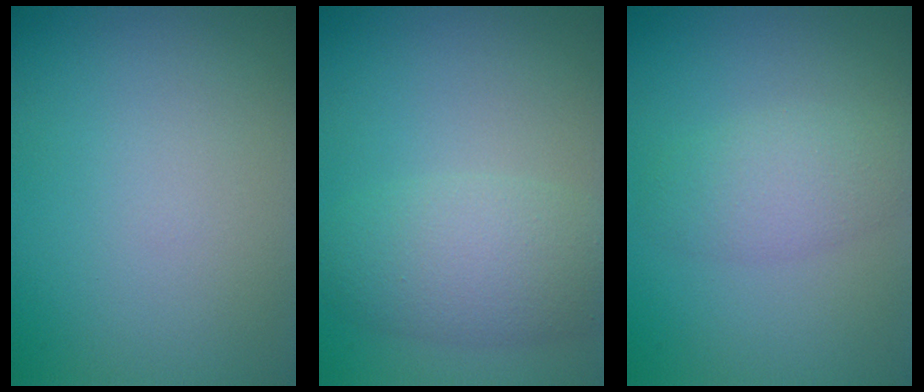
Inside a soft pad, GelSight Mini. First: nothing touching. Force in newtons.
{"total": 4.6, "press": 4.6, "slide": 0.2}
{"total": 2.9, "press": 2.9, "slide": 0.1}